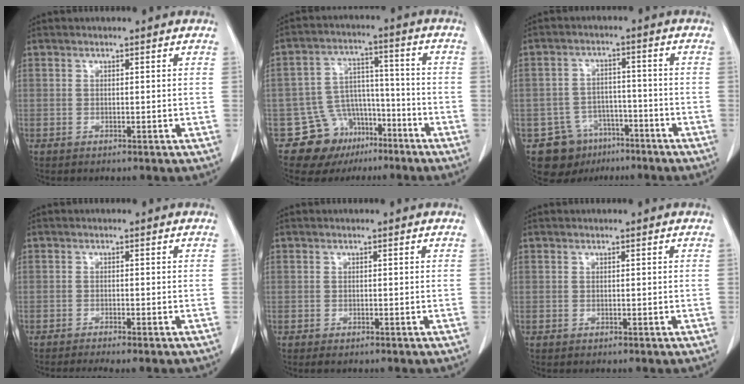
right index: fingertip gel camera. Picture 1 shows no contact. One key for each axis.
{"total": 10.4, "fx": -6.5, "fy": 7.7, "fz": 2.3, "tx": -0.028, "ty": 0.052, "tz": -0.094}
{"total": 9.0, "fx": -5.7, "fy": 6.7, "fz": 1.4, "tx": -0.025, "ty": 0.022, "tz": -0.082}
{"total": 4.3, "fx": -3.7, "fy": 0.0, "fz": 2.2, "tx": -0.025, "ty": -0.007, "tz": -0.054}
{"total": 0.8, "fx": -0.6, "fy": 0.2, "fz": 0.4, "tx": -0.008, "ty": -0.002, "tz": -0.006}
{"total": 0.0}